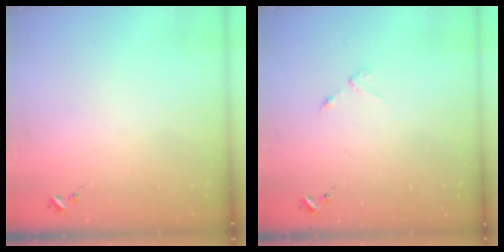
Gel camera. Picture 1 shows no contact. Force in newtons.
{"total": 2.5, "press": 2.4, "slide": 0.4}